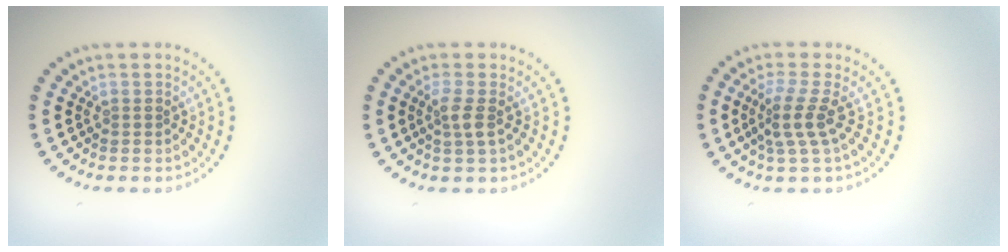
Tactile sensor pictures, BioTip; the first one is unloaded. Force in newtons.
{"total": 1.7, "press": 1.4, "slide": 1.0}
{"total": 2.9, "press": 2.1, "slide": 2.0}